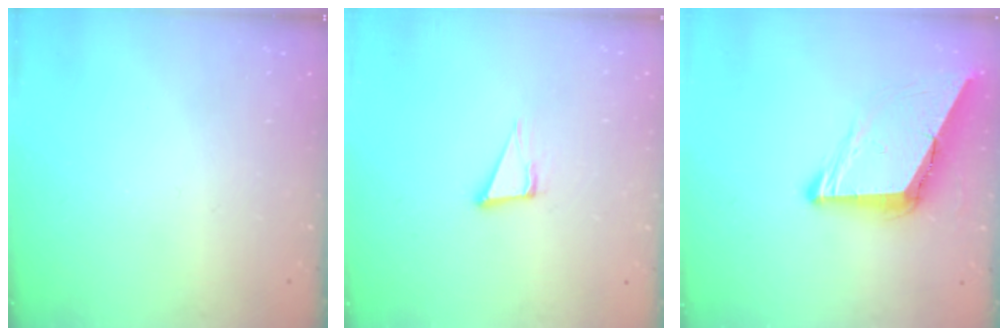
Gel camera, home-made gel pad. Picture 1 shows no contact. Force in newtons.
{"total": 5.4, "press": 4.4, "slide": 3.1}
{"total": 9.5, "press": 9.4, "slide": 1.6}